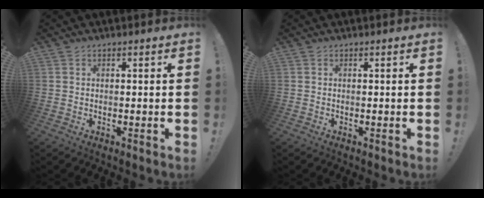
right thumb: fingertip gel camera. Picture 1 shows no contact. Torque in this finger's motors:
{"motor_torque": [0.00, 0.00, -0.02, 0.02, 0.05]}